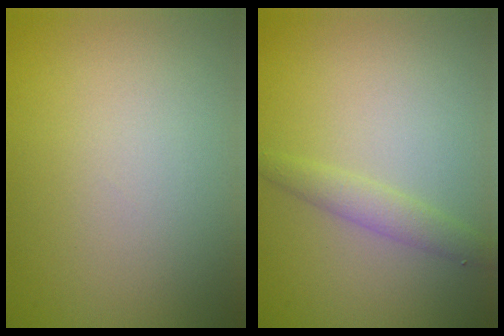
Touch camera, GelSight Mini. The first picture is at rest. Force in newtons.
{"total": 1.9, "press": 1.9, "slide": 0.1}